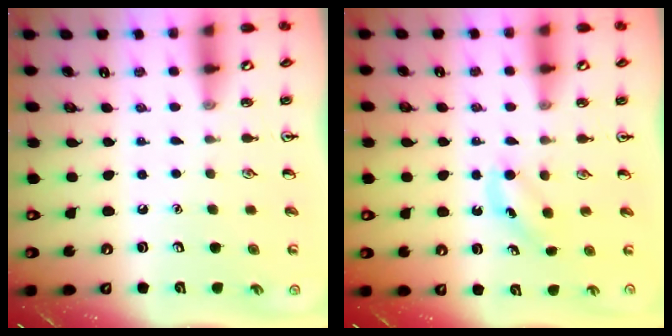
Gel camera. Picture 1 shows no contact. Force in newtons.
{"total": 3.5, "press": 3.2, "slide": 1.2}